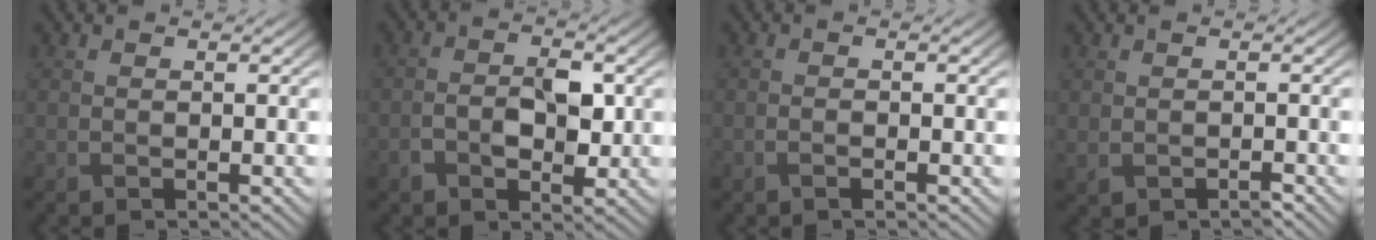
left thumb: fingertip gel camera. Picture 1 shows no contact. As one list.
[{"total": 4.8, "force": [-0.9, 2.7, 3.9], "torque": [-0.072, 0.001, -0.016]}, {"total": 0.8, "force": [-0.4, 0.1, 0.6], "torque": [-0.013, 0.000, -0.007]}, {"total": 1.5, "force": [-0.8, 0.8, 1.0], "torque": [-0.021, -0.004, -0.010]}]